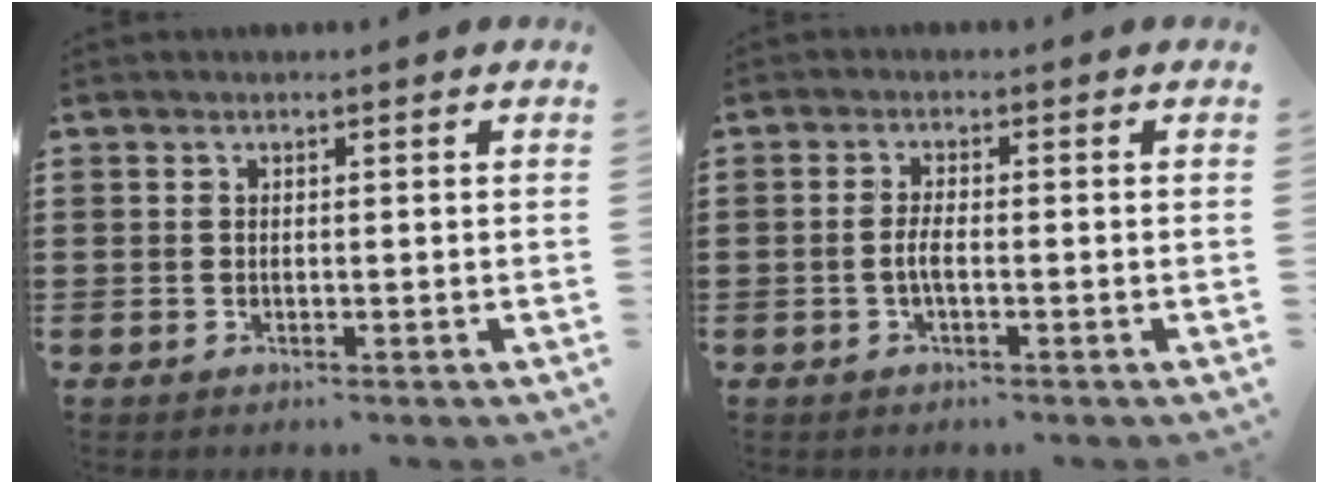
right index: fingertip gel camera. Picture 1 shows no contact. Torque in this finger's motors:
{"motor_torque": [2.14, 0.00, 0.09, 0.02]}